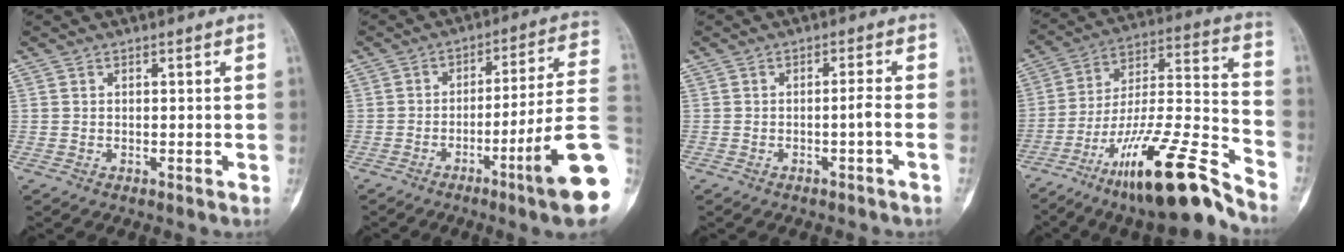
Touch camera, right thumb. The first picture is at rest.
{"total": 15.7, "force": [-5.7, -0.3, 14.6], "torque": [-0.196, 0.019, -0.091]}
{"total": 2.4, "force": [-1.1, -0.6, 2.1], "torque": [-0.041, 0.009, -0.021]}
{"total": 23.7, "force": [-16.6, 3.9, 16.5], "torque": [-0.262, 0.084, -0.279]}